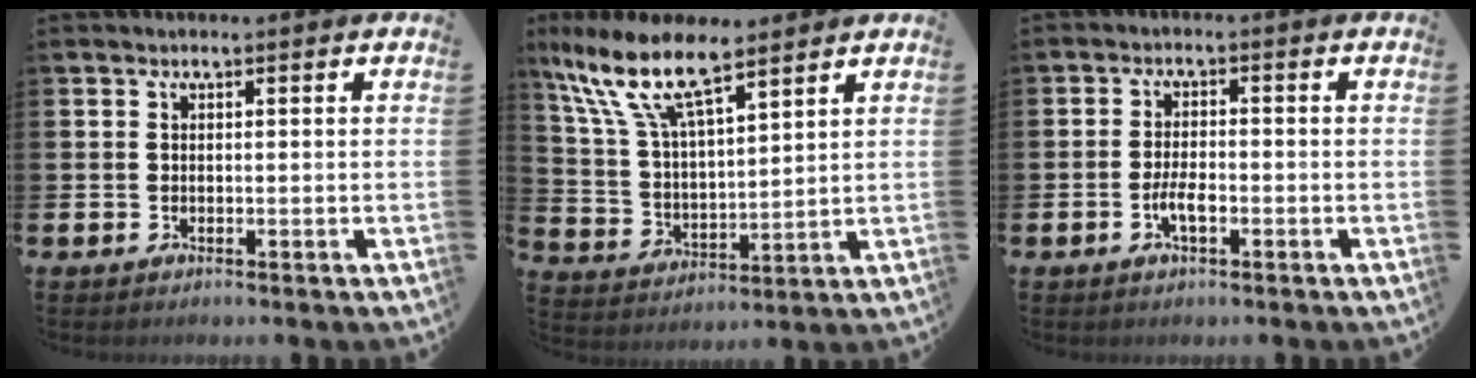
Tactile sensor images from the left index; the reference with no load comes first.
{"total": 11.8, "force": [9.0, 3.7, 6.7], "torque": [-0.162, -0.030, 0.162]}
{"total": 3.0, "force": [-1.0, 1.1, 2.6], "torque": [-0.049, -0.001, -0.022]}